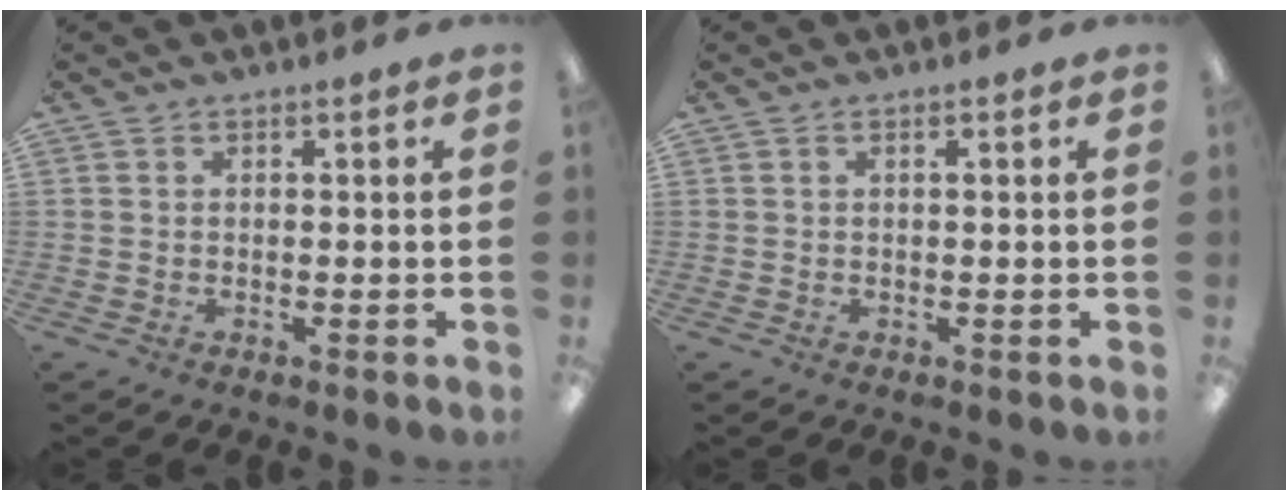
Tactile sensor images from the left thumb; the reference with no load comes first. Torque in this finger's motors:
{"motor_torque": [0.08, -0.01, 0.15, -0.16, -0.07]}